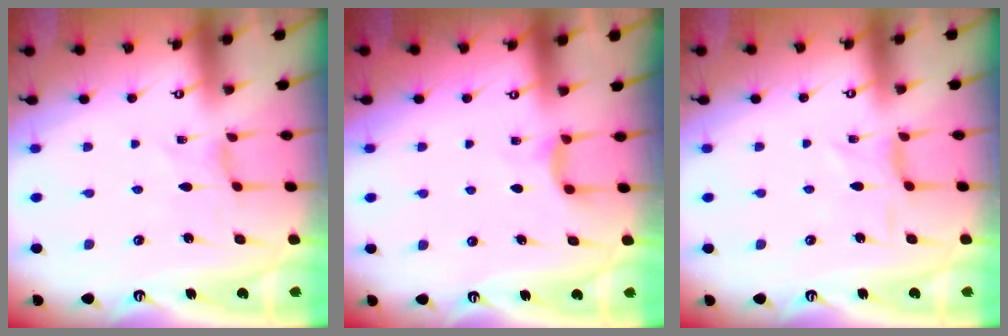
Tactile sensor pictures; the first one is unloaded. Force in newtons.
{"total": 5.9, "press": 5.9, "slide": 0.8}
{"total": 2.1, "press": 2.1, "slide": 0.5}